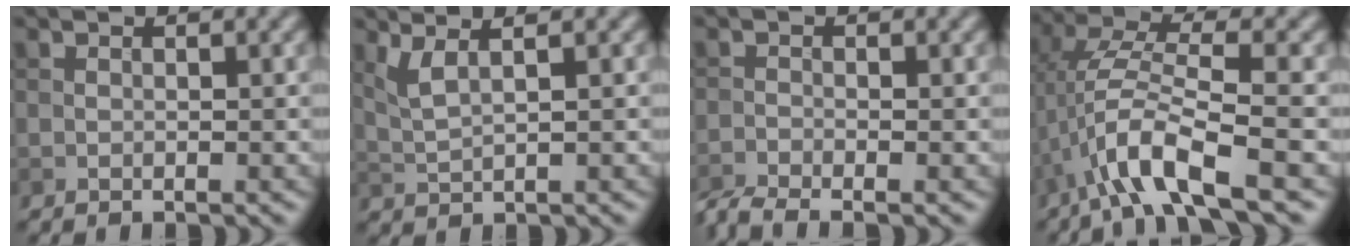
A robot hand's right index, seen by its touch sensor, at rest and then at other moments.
{"total": 2.6, "force": [1.3, 0.7, 2.2], "torque": [-0.046, 0.000, 0.032]}
{"total": 3.1, "force": [-2.7, 0.5, 1.5], "torque": [-0.033, -0.012, -0.063]}
{"total": 6.6, "force": [-2.9, 1.4, 5.8], "torque": [-0.117, 0.008, -0.061]}